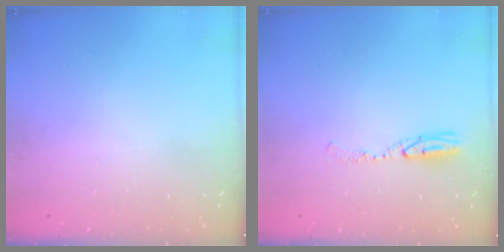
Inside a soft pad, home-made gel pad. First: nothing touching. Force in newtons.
{"total": 6.3, "press": 6.0, "slide": 1.7}